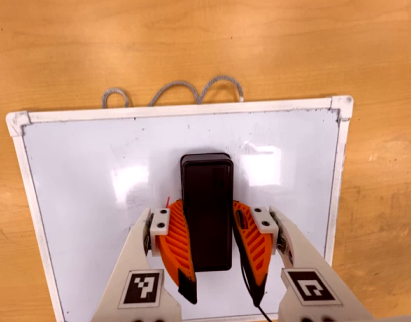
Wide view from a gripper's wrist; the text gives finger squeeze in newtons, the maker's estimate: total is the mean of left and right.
{"total": 13.6, "left": 13.4, "right": 13.8}